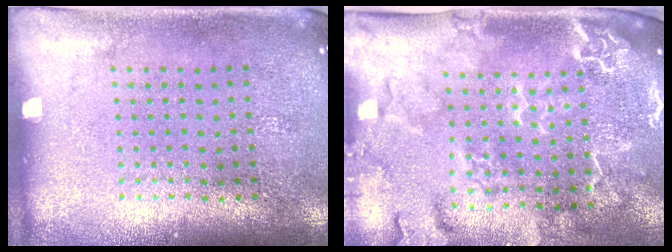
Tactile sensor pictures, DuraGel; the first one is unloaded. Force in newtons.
{"total": 2.8, "press": 2.5, "slide": 1.4}